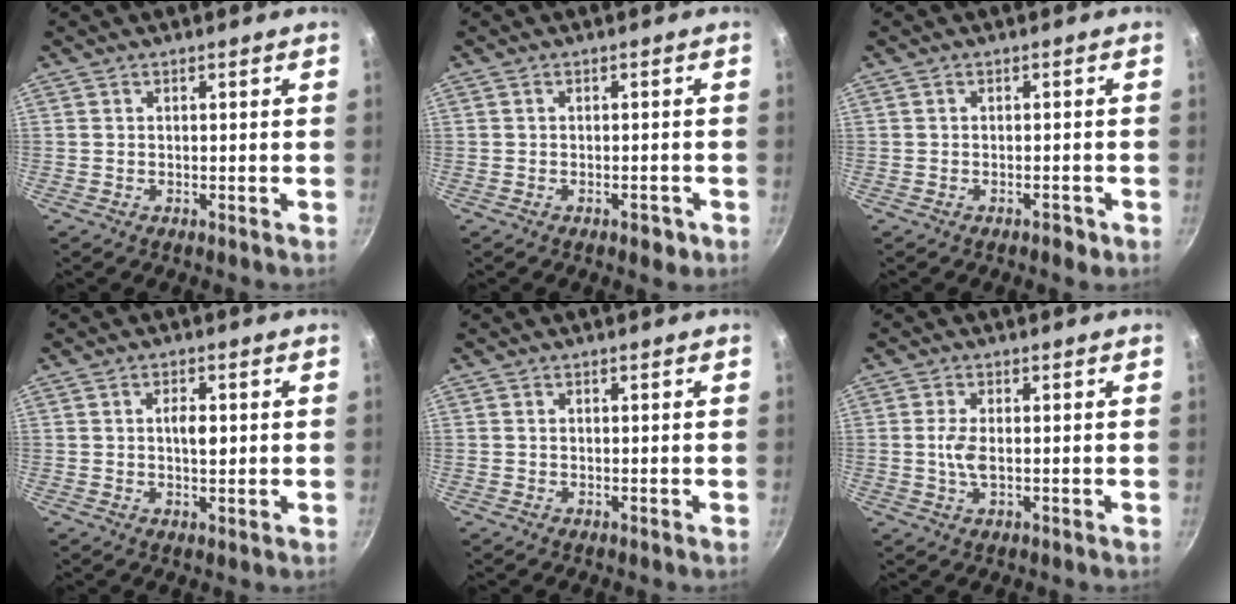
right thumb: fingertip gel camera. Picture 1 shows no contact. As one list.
[{"total": 2.7, "force": [-1.3, 1.4, 1.8], "torque": [-0.016, 0.015, -0.012]}, {"total": 1.9, "force": [-1.1, 0.9, 1.3], "torque": [-0.015, 0.016, -0.011]}, {"total": 3.7, "force": [0.3, 1.8, 3.2], "torque": [-0.043, -0.001, 0.002]}, {"total": 0.0}, {"total": 3.5, "force": [-0.1, 1.5, 3.2], "torque": [-0.072, -0.001, -0.004]}]